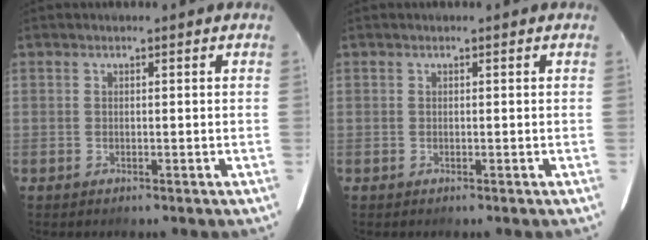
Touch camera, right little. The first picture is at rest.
{"total": 0.0}